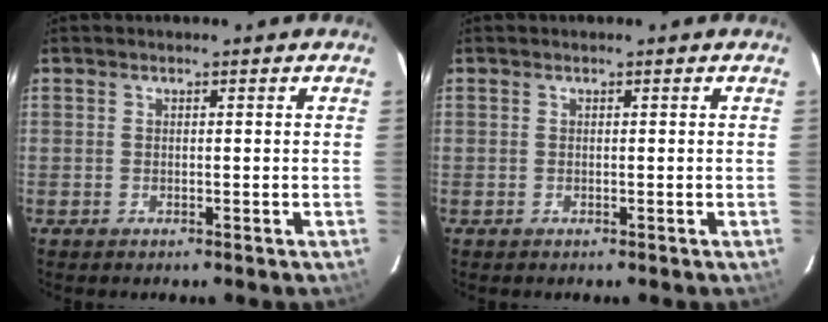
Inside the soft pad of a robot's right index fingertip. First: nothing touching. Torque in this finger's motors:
{"motor_torque": [0.09, 0.10, 0.00, 0.00]}